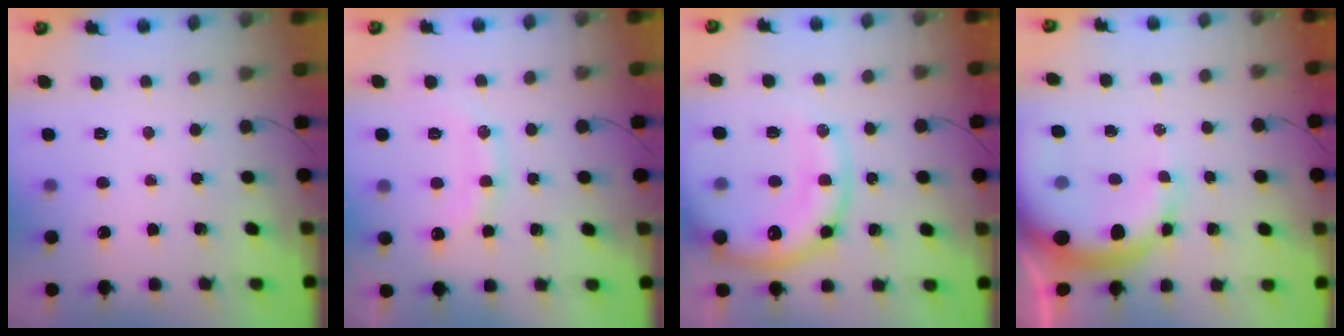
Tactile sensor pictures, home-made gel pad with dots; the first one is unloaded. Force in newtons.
{"total": 12.6, "press": 12.6, "slide": 0.8}
{"total": 18.9, "press": 18.5, "slide": 3.6}
{"total": 13.1, "press": 12.8, "slide": 2.3}